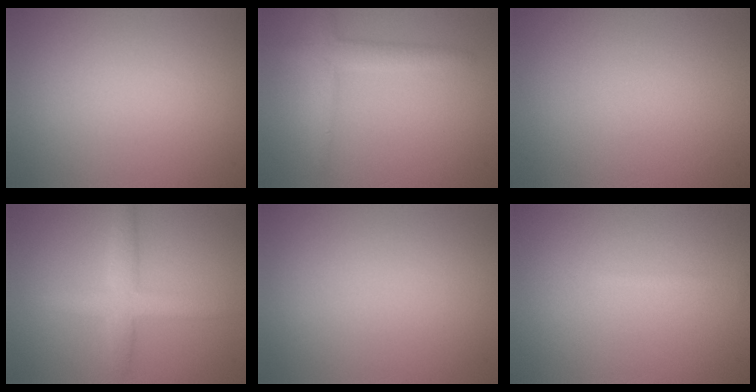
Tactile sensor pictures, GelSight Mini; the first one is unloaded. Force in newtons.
{"total": 2.7, "press": 2.7, "slide": 0.2}
{"total": 0.0}
{"total": 3.4, "press": 3.4, "slide": 0.1}
{"total": 0.0}
{"total": 0.5, "press": 0.5, "slide": 0.0}